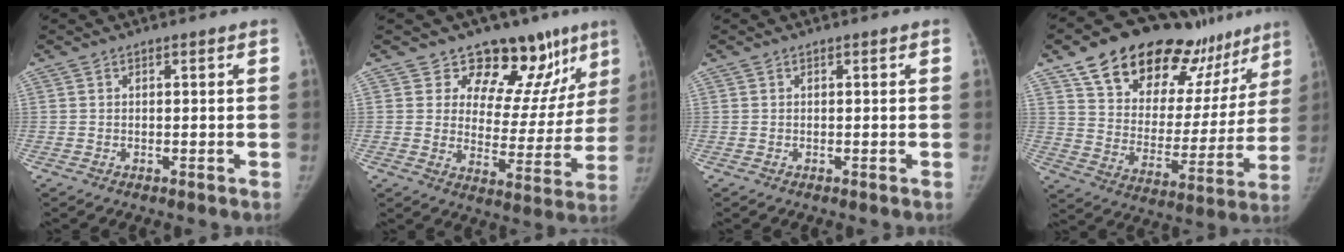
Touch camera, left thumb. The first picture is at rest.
{"total": 15.6, "force": [11.3, 8.7, 6.4], "torque": [-0.016, -0.074, 0.144]}
{"total": 0.0}
{"total": 27.6, "force": [19.8, 13.8, 13.4], "torque": [-0.165, -0.064, 0.294]}